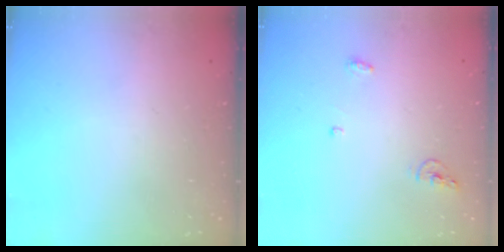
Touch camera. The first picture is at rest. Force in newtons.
{"total": 4.8, "press": 4.7, "slide": 0.8}